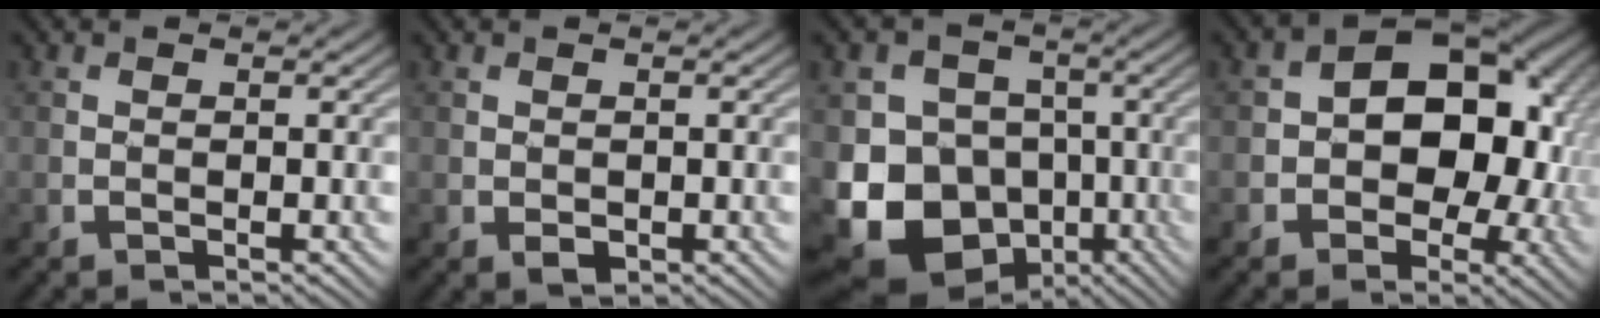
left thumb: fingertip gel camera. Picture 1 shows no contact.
{"total": 1.1, "force": [-0.3, 0.7, 0.8], "torque": [-0.012, -0.005, -0.002]}
{"total": 14.5, "force": [-4.5, 12.1, 6.7], "torque": [-0.154, -0.038, -0.095]}
{"total": 12.4, "force": [0.2, 8.5, 9.0], "torque": [-0.108, 0.006, -0.004]}